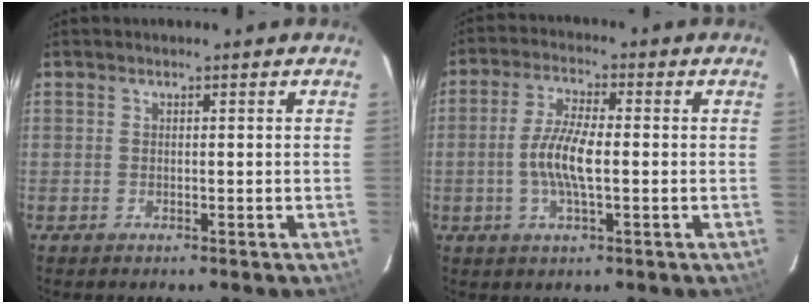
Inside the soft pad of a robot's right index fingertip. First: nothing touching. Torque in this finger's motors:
{"motor_torque": [0.20, 0.00, 0.33, 0.13]}